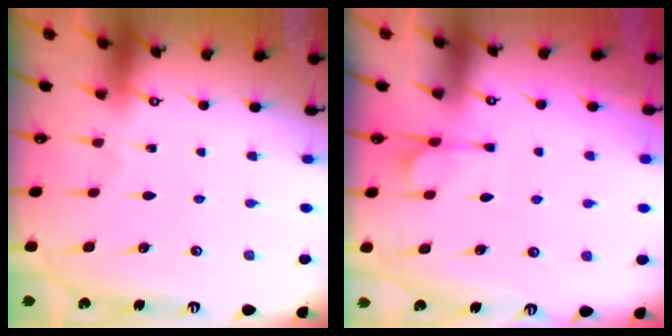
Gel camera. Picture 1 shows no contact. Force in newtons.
{"total": 1.7, "press": 1.1, "slide": 1.2}